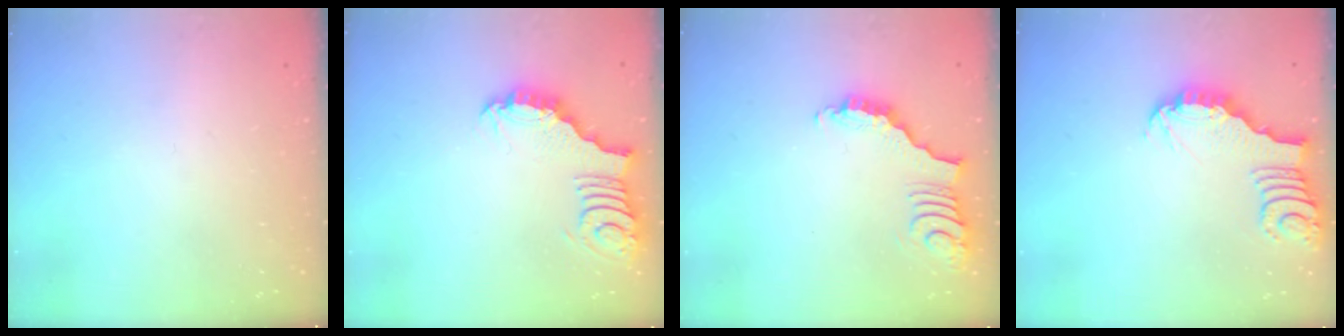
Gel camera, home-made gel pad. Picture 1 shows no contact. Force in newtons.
{"total": 2.4, "press": 2.4, "slide": 0.3}
{"total": 3.7, "press": 3.6, "slide": 0.7}
{"total": 3.5, "press": 3.5, "slide": 0.3}